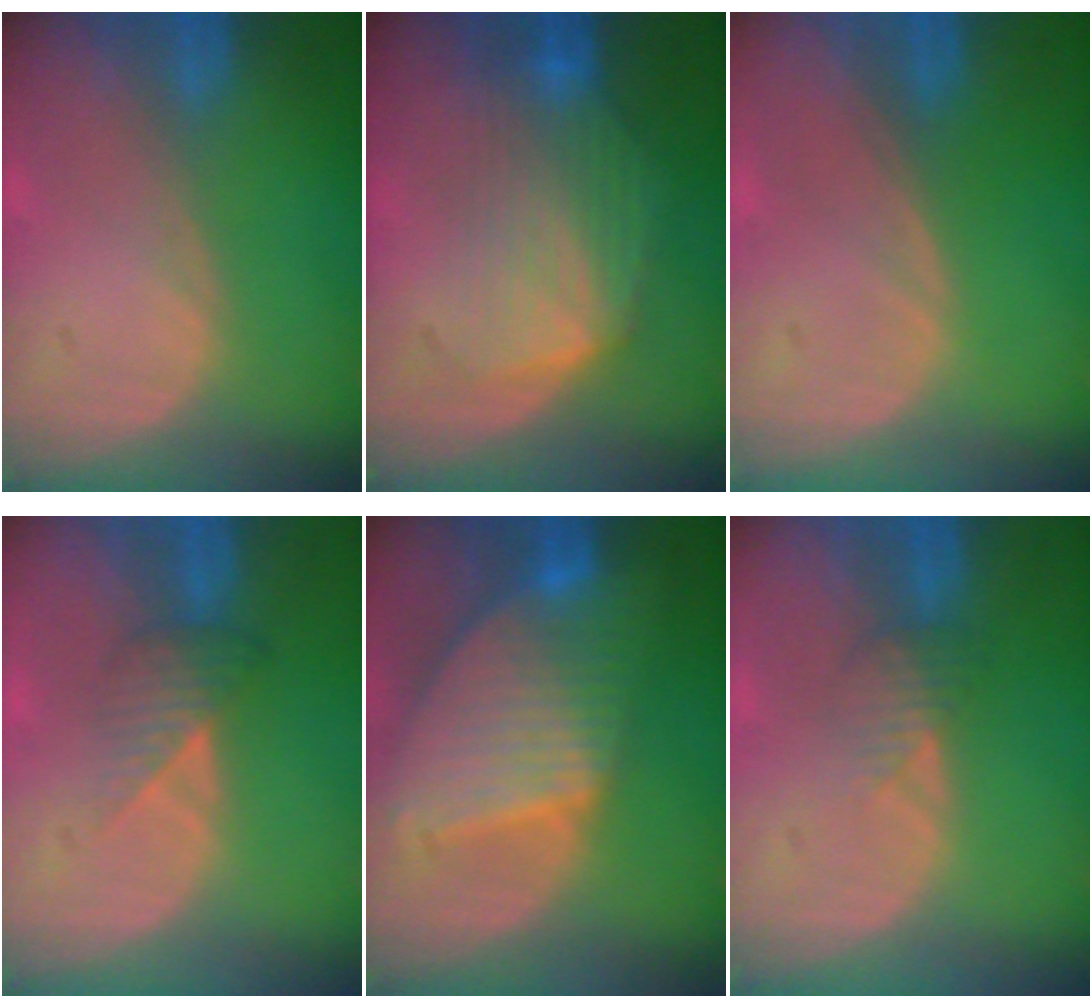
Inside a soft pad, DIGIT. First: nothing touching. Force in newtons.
{"total": 7.0, "press": 7.0, "slide": 0.7}
{"total": 0.0}
{"total": 3.3, "press": 3.2, "slide": 1.0}
{"total": 9.6, "press": 8.3, "slide": 4.8}
{"total": 2.1, "press": 2.1, "slide": 0.2}